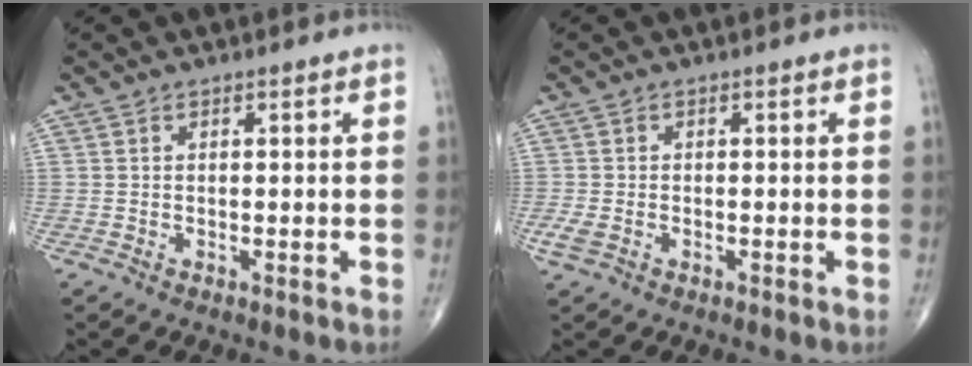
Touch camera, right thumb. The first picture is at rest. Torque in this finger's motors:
{"motor_torque": [0.63, 0.37, 0.25, -0.85, 0.04]}